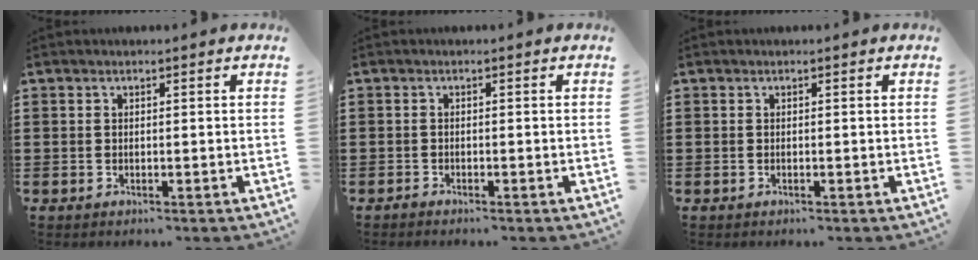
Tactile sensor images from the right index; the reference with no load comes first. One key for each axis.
{"total": 0.7, "fx": -0.7, "fy": 0.0, "fz": 0.0, "tx": -0.001, "ty": -0.001, "tz": -0.015}
{"total": 0.0}